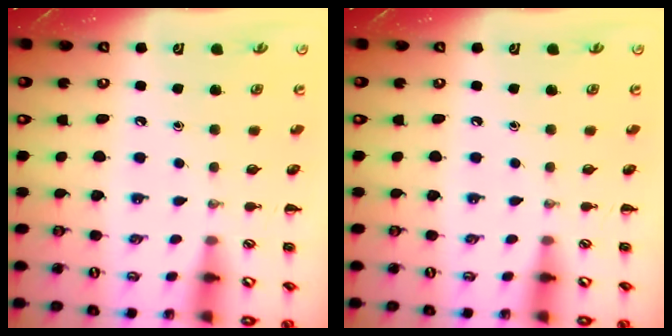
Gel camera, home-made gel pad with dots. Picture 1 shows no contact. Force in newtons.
{"total": 0.0}